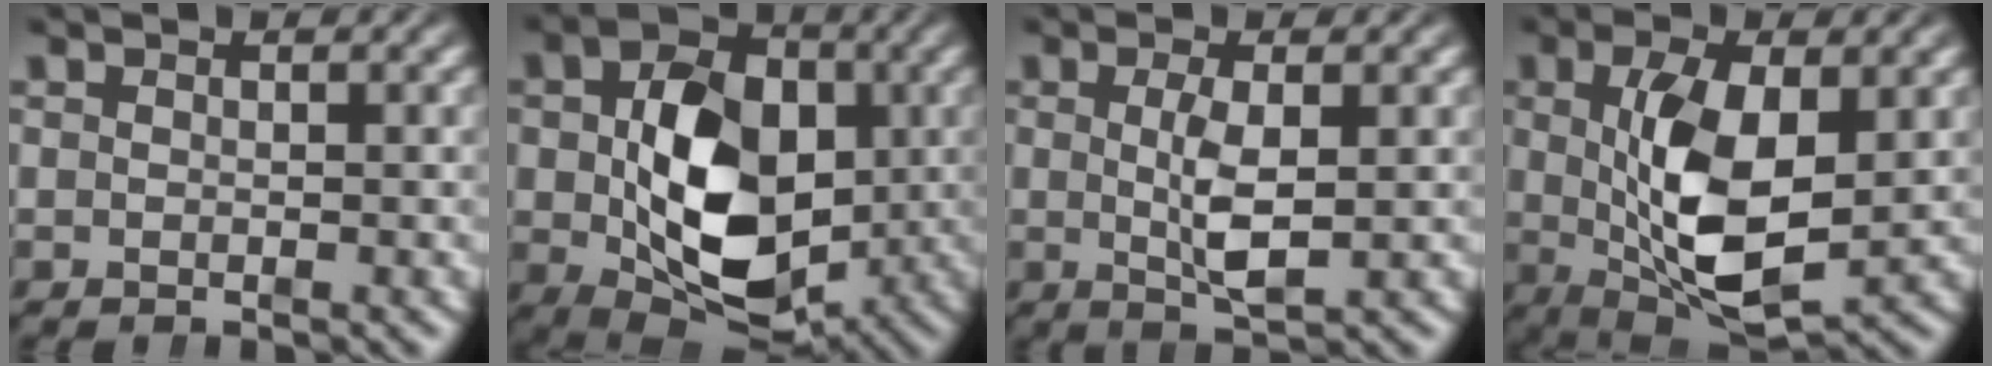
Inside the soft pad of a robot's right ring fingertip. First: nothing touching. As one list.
[{"total": 13.3, "force": [-1.4, 8.8, 9.9], "torque": [-0.174, -0.039, -0.005]}, {"total": 3.6, "force": [-0.2, 0.7, 3.5], "torque": [-0.058, -0.005, 0.002]}, {"total": 9.4, "force": [-0.4, 4.6, 8.2], "torque": [-0.146, -0.031, 0.012]}]